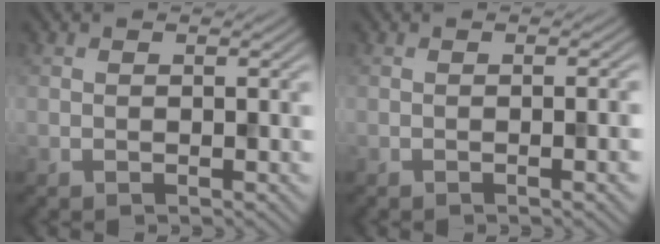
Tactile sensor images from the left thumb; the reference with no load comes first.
{"total": 1.6, "force": [-0.3, -0.4, 1.5], "torque": [-0.018, 0.005, -0.005]}